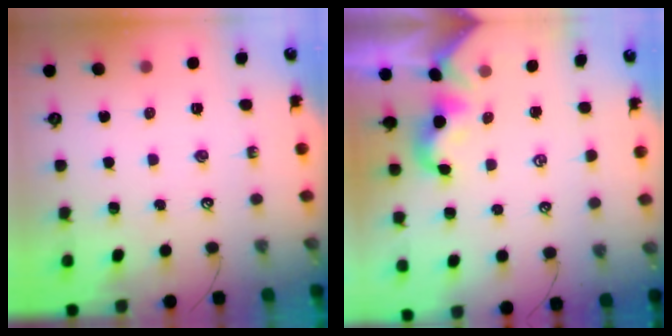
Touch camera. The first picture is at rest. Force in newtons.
{"total": 1.9, "press": 1.9, "slide": 0.3}